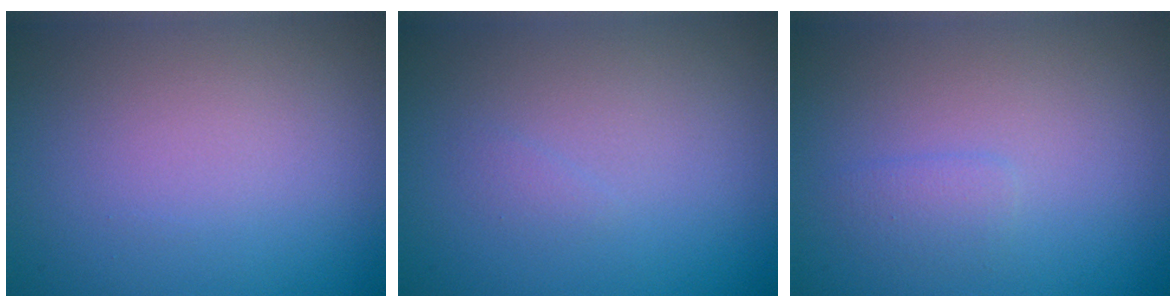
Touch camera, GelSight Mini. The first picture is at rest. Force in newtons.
{"total": 0.5, "press": 0.5, "slide": 0.0}
{"total": 1.1, "press": 1.1, "slide": 0.1}